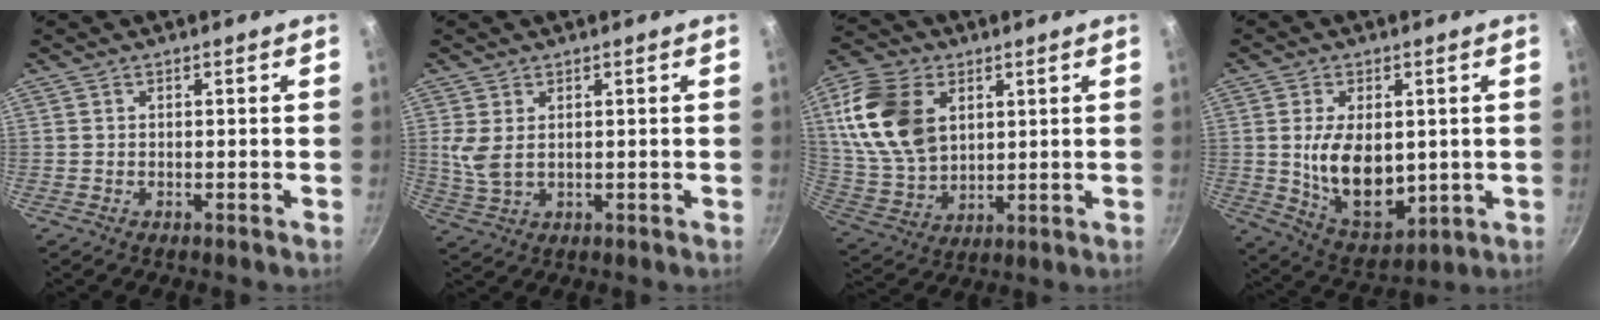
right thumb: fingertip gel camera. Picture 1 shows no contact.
{"total": 4.7, "force": [1.1, 2.7, 3.7], "torque": [-0.071, -0.006, 0.029]}
{"total": 17.4, "force": [5.0, 11.7, 11.8], "torque": [-0.209, -0.012, 0.106]}
{"total": 13.8, "force": [0.7, 8.4, 10.9], "torque": [-0.161, -0.024, 0.032]}